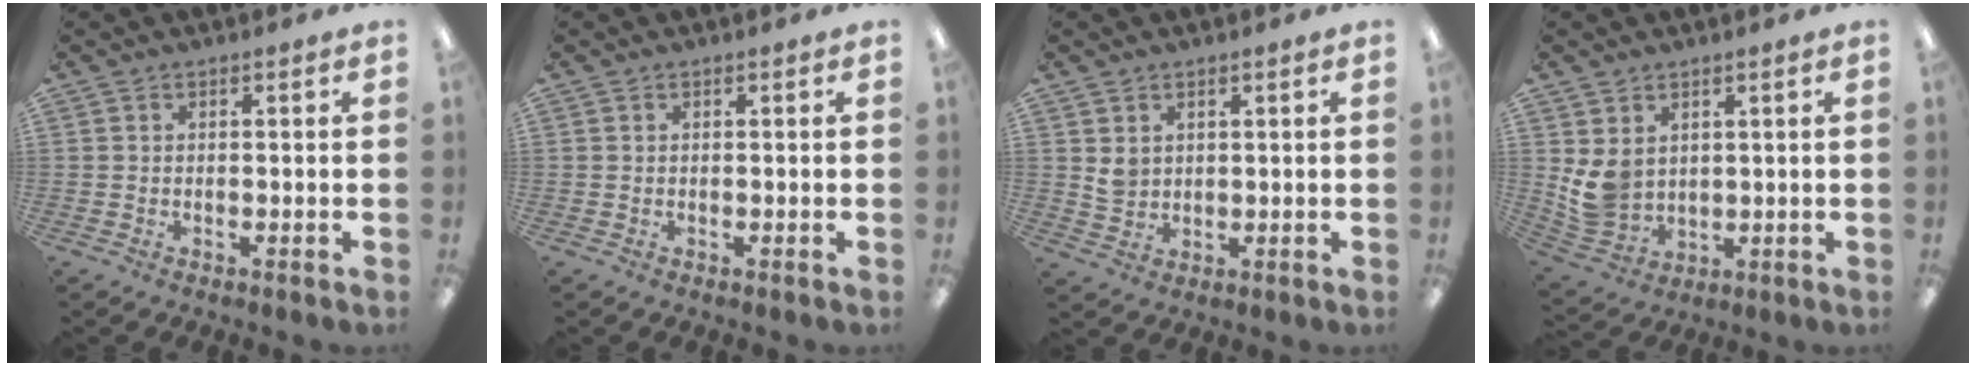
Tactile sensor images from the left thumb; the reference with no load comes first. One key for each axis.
{"total": 0.0}
{"total": 3.5, "fx": 1.8, "fy": 2.8, "fz": 1.1, "tx": -0.011, "ty": -0.003, "tz": 0.031}
{"total": 7.4, "fx": 2.5, "fy": 5.9, "fz": 3.7, "tx": -0.098, "ty": -0.012, "tz": 0.049}